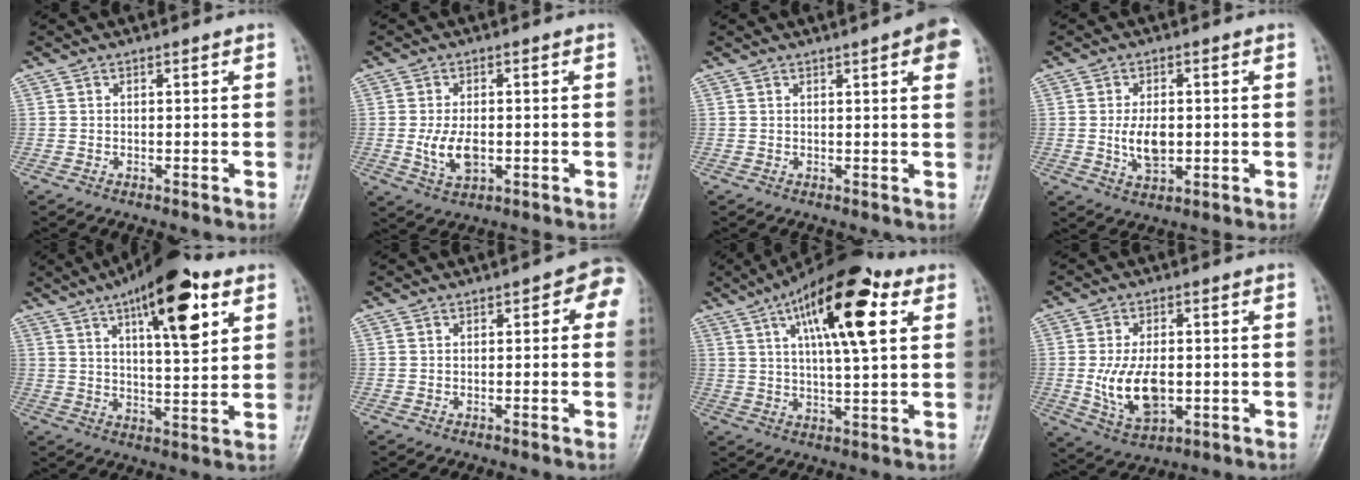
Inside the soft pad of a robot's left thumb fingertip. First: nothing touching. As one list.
[{"total": 6.0, "force": [-1.0, 3.4, 4.9], "torque": [-0.092, -0.002, -0.012]}, {"total": 5.6, "force": [2.4, 1.0, 5.0], "torque": [-0.051, 0.000, 0.023]}, {"total": 6.1, "force": [-0.4, 3.6, 4.9], "torque": [-0.083, -0.004, -0.003]}, {"total": 16.8, "force": [8.1, 5.5, 13.7], "torque": [-0.181, -0.025, 0.121]}, {"total": 4.8, "force": [1.0, 2.4, 4.0], "torque": [-0.021, 0.011, -0.001]}, {"total": 17.5, "force": [6.9, 5.7, 15.0], "torque": [-0.221, -0.004, 0.104]}, {"total": 10.5, "force": [-1.2, 6.0, 8.5], "torque": [-0.146, -0.003, -0.010]}]